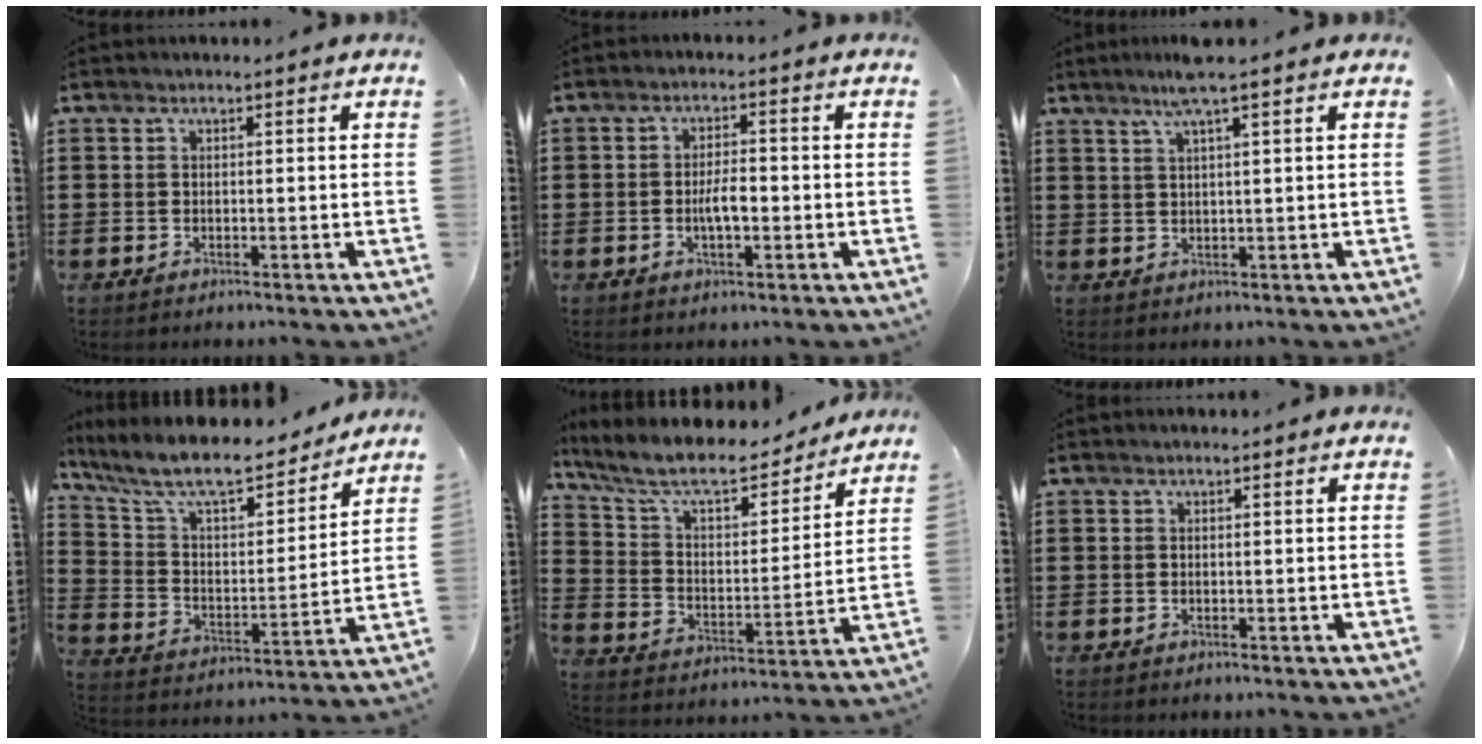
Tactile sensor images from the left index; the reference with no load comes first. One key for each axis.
{"total": 3.8, "fx": -0.8, "fy": 1.3, "fz": 3.5, "tx": -0.071, "ty": 0.002, "tz": -0.017}
{"total": 4.2, "fx": 2.6, "fy": -0.5, "fz": 3.2, "tx": -0.068, "ty": 0.004, "tz": 0.044}
{"total": 9.9, "fx": 8.6, "fy": 1.9, "fz": 4.5, "tx": -0.125, "ty": -0.056, "tz": 0.147}
{"total": 9.3, "fx": 8.0, "fy": 1.8, "fz": 4.3, "tx": -0.117, "ty": -0.049, "tz": 0.135}
{"total": 0.0}